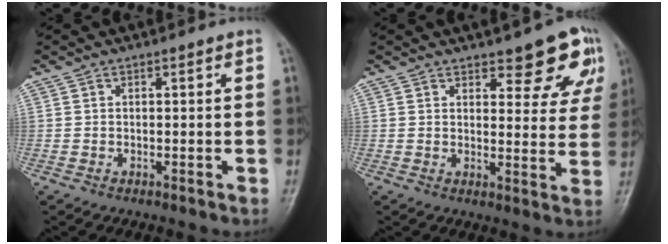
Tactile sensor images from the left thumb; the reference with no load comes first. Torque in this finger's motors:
{"motor_torque": [0.20, 0.38, -0.04, -0.09, 0.04]}